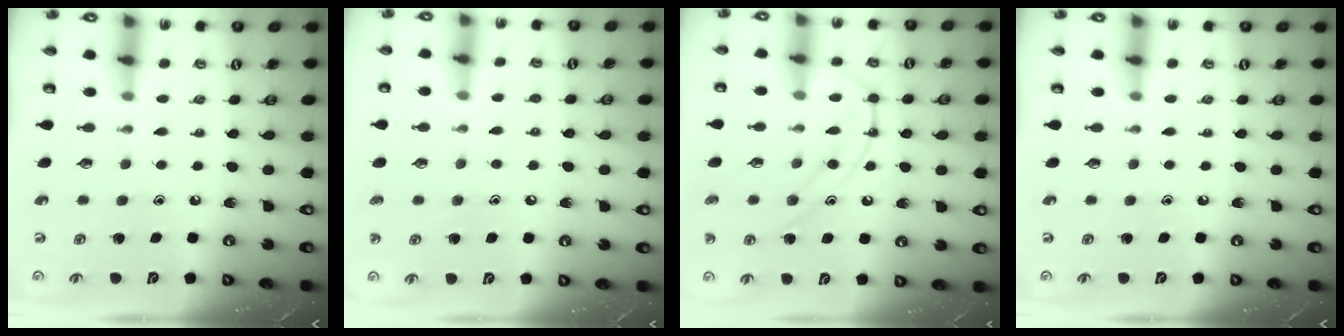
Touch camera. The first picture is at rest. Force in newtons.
{"total": 5.7, "press": 5.7, "slide": 0.7}
{"total": 11.5, "press": 11.5, "slide": 0.8}
{"total": 0.0}